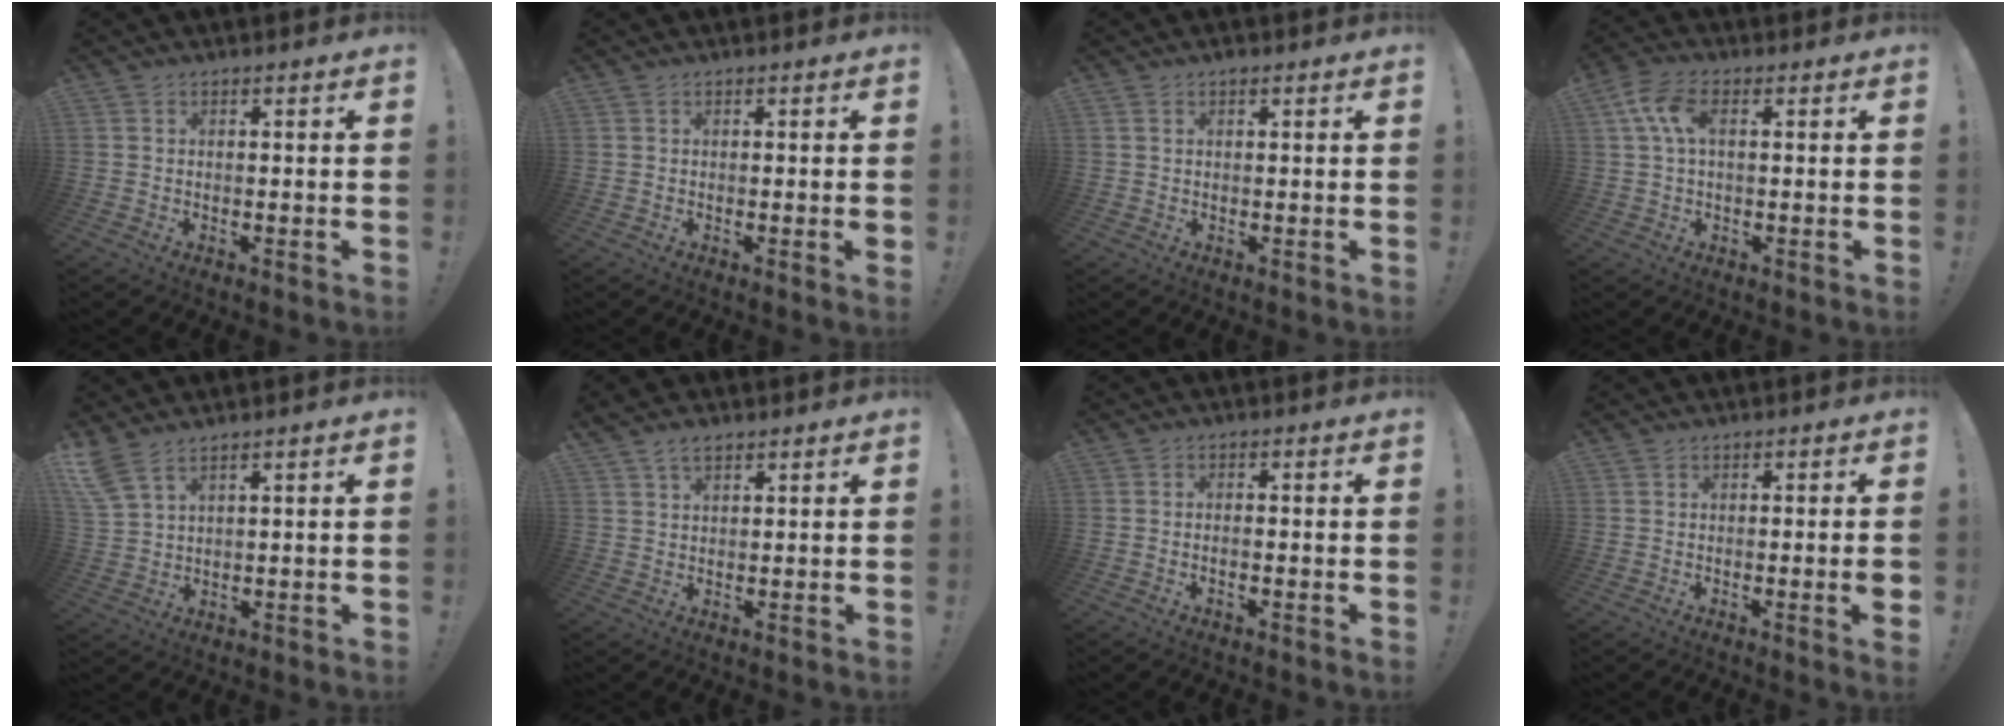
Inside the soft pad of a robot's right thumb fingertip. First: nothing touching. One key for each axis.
{"total": 1.3, "fx": 0.1, "fy": -0.2, "fz": 1.2, "tx": -0.015, "ty": -0.004, "tz": 0.000}
{"total": 1.0, "fx": 0.7, "fy": 0.5, "fz": 0.5, "tx": -0.003, "ty": -0.003, "tz": 0.012}
{"total": 8.0, "fx": 1.9, "fy": 4.3, "fz": 6.5, "tx": -0.141, "ty": 0.008, "tz": 0.033}
{"total": 6.4, "fx": 4.6, "fy": 2.0, "fz": 4.0, "tx": -0.089, "ty": -0.021, "tz": 0.091}
{"total": 3.9, "fx": 2.9, "fy": 1.9, "fz": 1.8, "tx": -0.023, "ty": -0.015, "tz": 0.053}
{"total": 1.4, "fx": -0.7, "fy": 0.2, "fz": 1.1, "tx": -0.019, "ty": 0.001, "tz": -0.013}
{"total": 2.8, "fx": -0.4, "fy": -0.2, "fz": 2.8, "tx": -0.038, "ty": -0.008, "tz": -0.007}